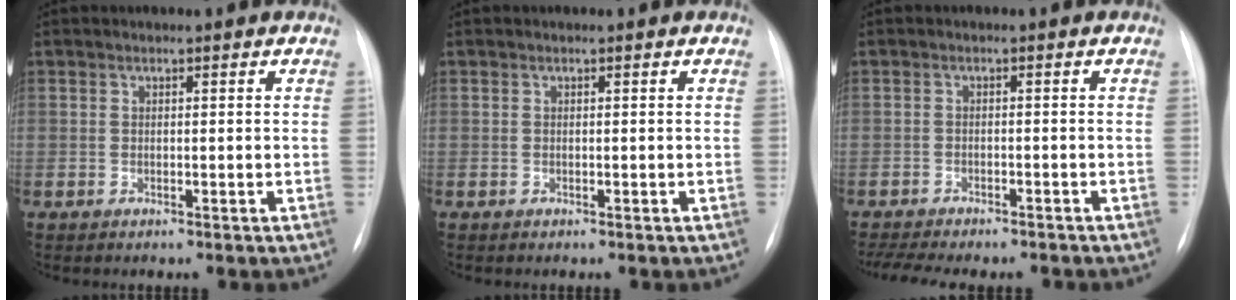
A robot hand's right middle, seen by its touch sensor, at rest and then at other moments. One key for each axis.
{"total": 0.0}
{"total": 11.6, "fx": -10.2, "fy": 2.7, "fz": 4.9, "tx": -0.079, "ty": -0.004, "tz": -0.134}